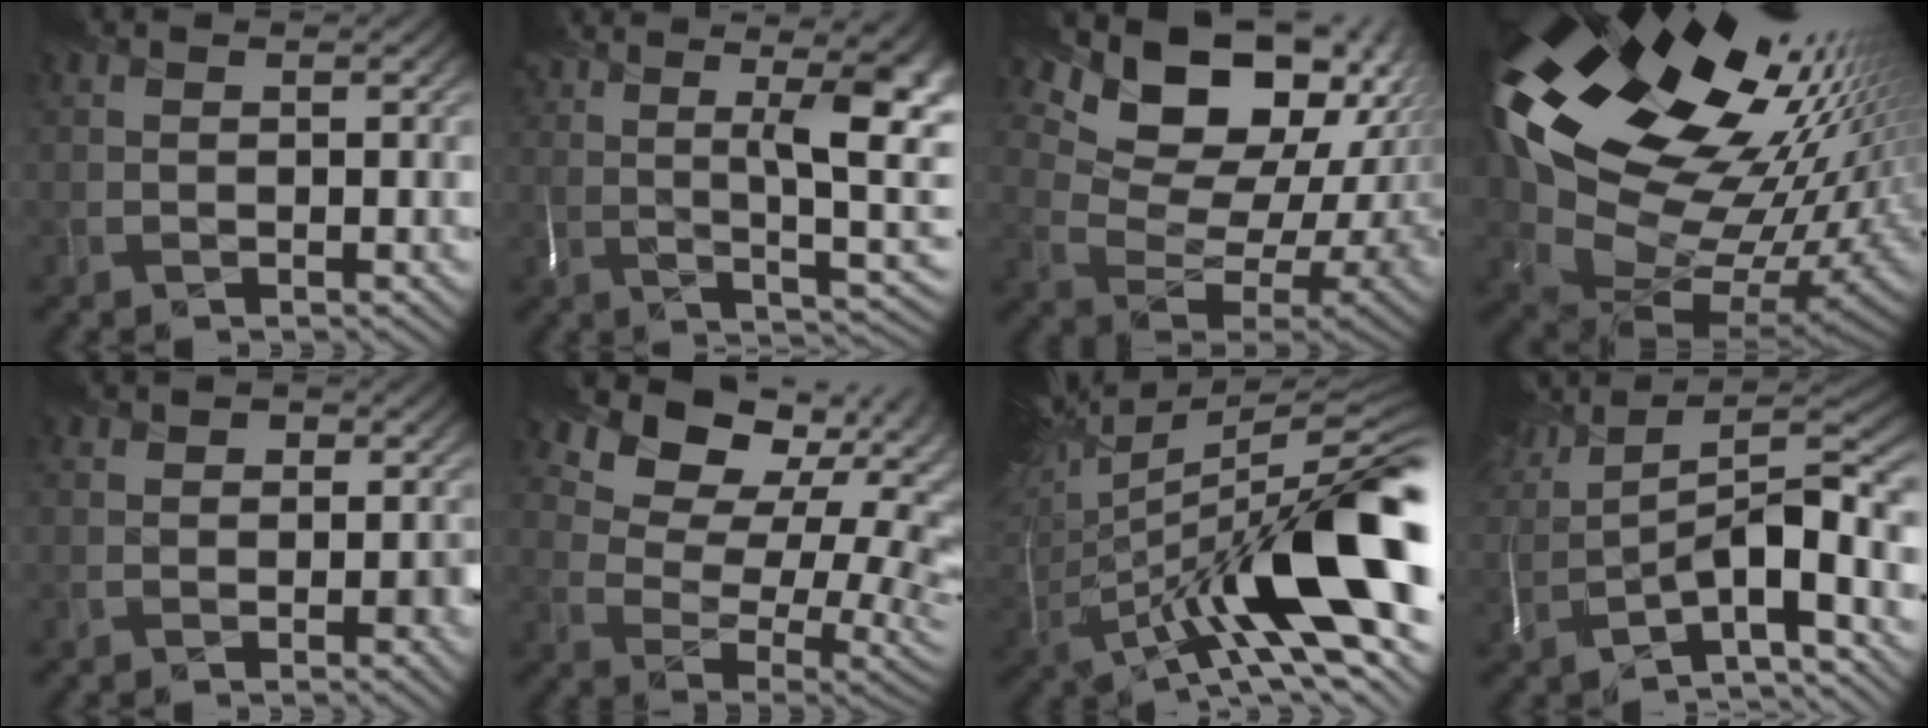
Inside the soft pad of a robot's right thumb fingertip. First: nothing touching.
{"total": 16.1, "force": [5.7, 4.7, 14.3], "torque": [-0.218, 0.027, 0.106]}
{"total": 18.3, "force": [10.5, 10.5, 10.8], "torque": [-0.210, 0.033, 0.172]}
{"total": 21.1, "force": [7.5, 13.8, 14.1], "torque": [-0.295, -0.030, 0.166]}
{"total": 2.7, "force": [-0.6, 2.3, 1.3], "torque": [-0.005, -0.003, -0.008]}
{"total": 14.8, "force": [7.9, 9.1, 8.6], "torque": [-0.155, 0.028, 0.124]}
{"total": 18.5, "force": [-1.7, 6.9, 17.0], "torque": [-0.289, -0.008, -0.022]}
{"total": 10.7, "force": [-2.0, 4.4, 9.6], "torque": [-0.179, 0.003, -0.039]}